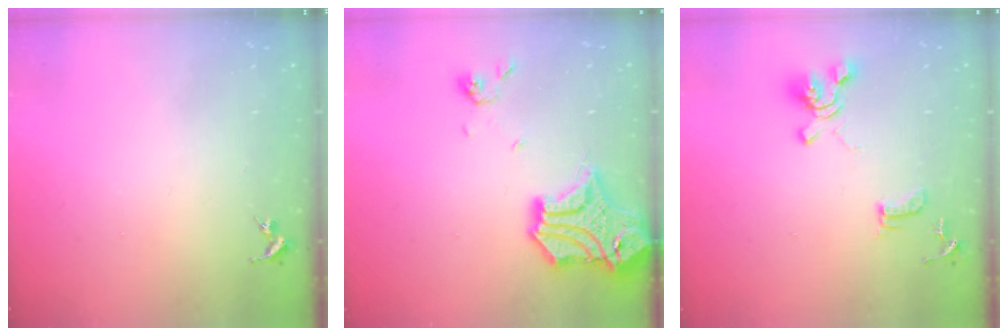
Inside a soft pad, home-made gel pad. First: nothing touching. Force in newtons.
{"total": 18.4, "press": 18.3, "slide": 2.2}
{"total": 13.0, "press": 12.9, "slide": 1.6}